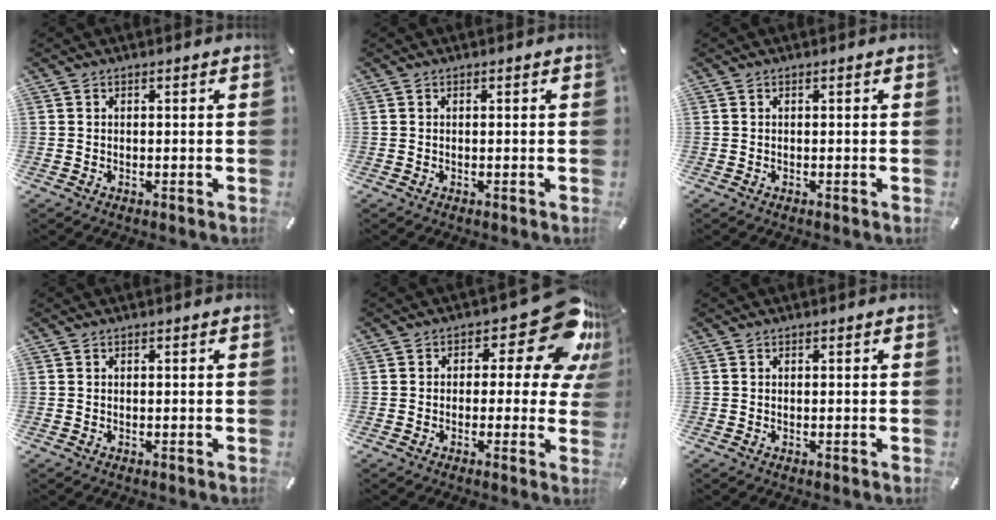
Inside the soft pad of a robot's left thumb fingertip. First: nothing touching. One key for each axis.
{"total": 0.0}
{"total": 0.0}
{"total": 0.0}
{"total": 16.2, "fx": 6.8, "fy": 7.8, "fz": 12.4, "tx": -0.154, "ty": -0.042, "tz": 0.112}
{"total": 0.0}